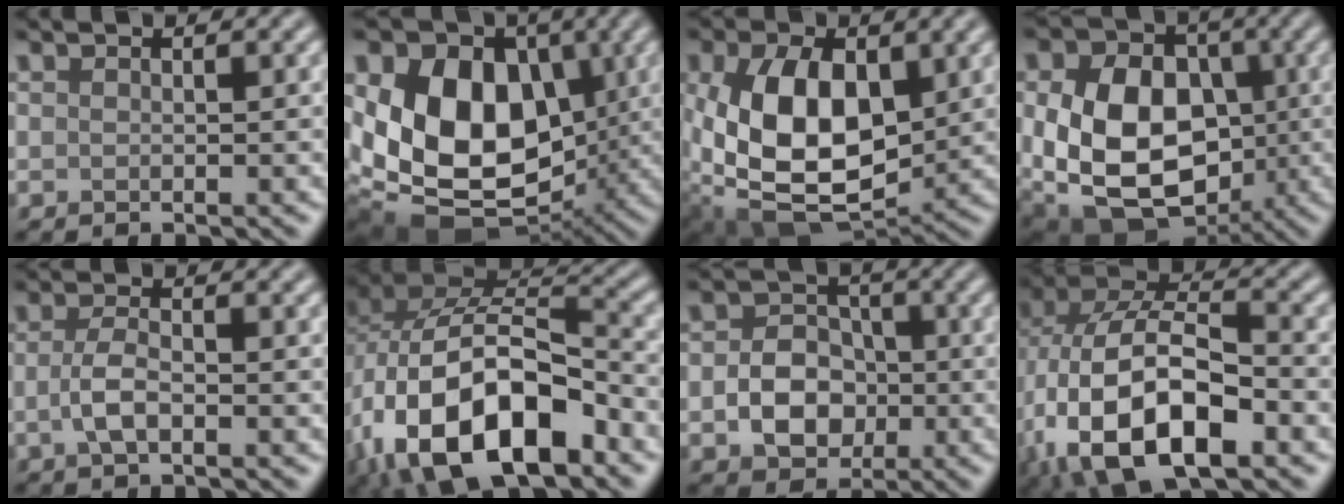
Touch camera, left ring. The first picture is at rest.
{"total": 15.7, "force": [0.9, 11.2, 11.0], "torque": [-0.169, 0.003, 0.015]}
{"total": 12.1, "force": [1.0, 7.6, 9.4], "torque": [-0.196, -0.011, 0.026]}
{"total": 15.2, "force": [-1.5, 11.8, 9.5], "torque": [-0.160, -0.011, -0.040]}
{"total": 2.6, "force": [-0.6, 1.0, 2.3], "torque": [-0.049, -0.001, -0.017]}
{"total": 15.6, "force": [-6.0, 8.8, 11.4], "torque": [-0.209, -0.018, -0.102]}
{"total": 4.9, "force": [-1.1, 3.8, 2.8], "torque": [-0.040, 0.001, -0.020]}
{"total": 15.1, "force": [-4.5, 8.2, 11.8], "torque": [-0.227, -0.008, -0.077]}